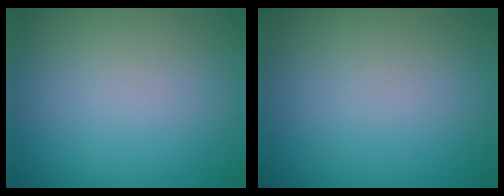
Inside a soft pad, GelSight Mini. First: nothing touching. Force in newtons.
{"total": 0.0}